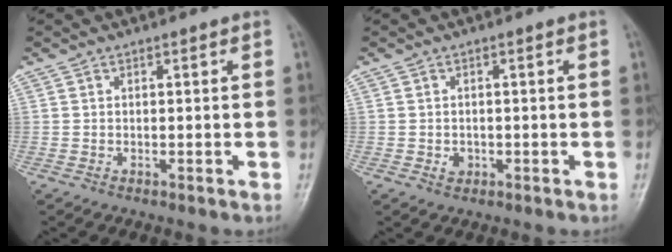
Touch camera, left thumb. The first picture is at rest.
{"total": 1.7, "force": [-0.6, 1.4, 0.8], "torque": [-0.007, 0.005, -0.006]}